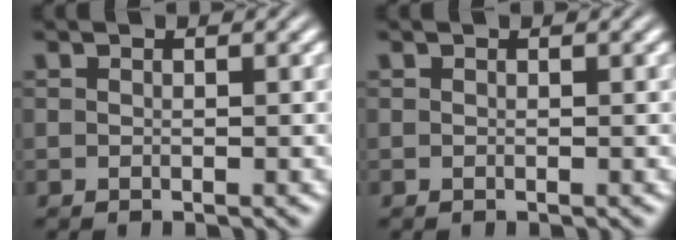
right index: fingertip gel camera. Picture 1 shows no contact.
{"total": 0.0}